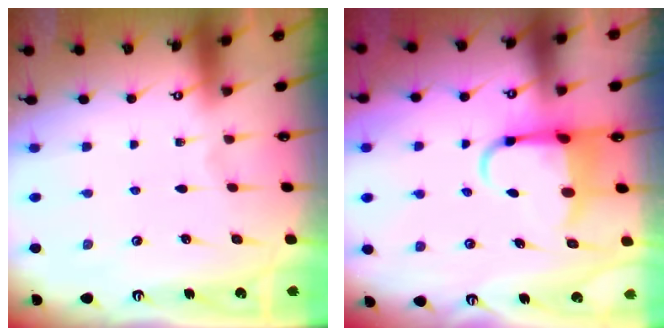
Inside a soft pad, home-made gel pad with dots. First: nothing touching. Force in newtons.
{"total": 6.3, "press": 6.2, "slide": 1.4}